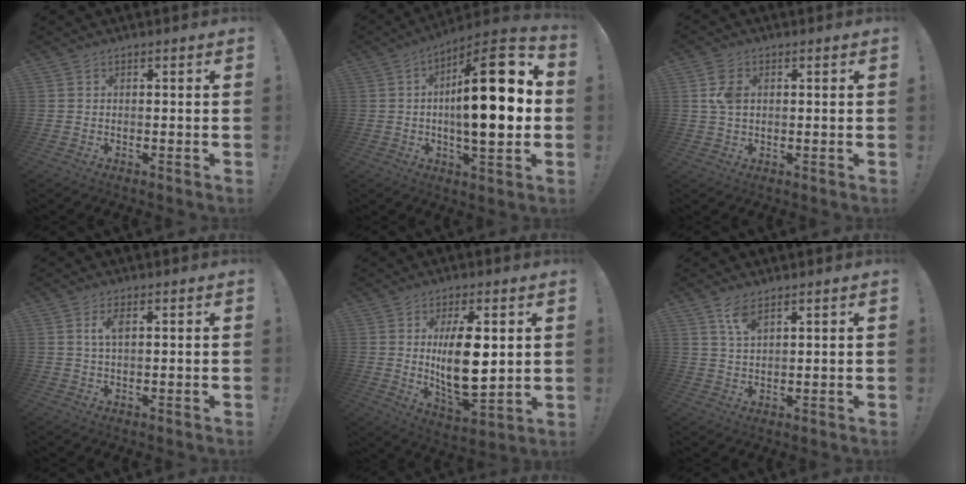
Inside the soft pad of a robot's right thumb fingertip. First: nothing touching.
{"total": 22.2, "force": [0.9, 6.5, 21.2], "torque": [-0.330, -0.009, 0.000]}
{"total": 5.6, "force": [1.2, 3.8, 3.9], "torque": [-0.074, 0.004, 0.023]}
{"total": 3.3, "force": [1.0, 1.2, 2.9], "torque": [-0.055, 0.002, 0.016]}
{"total": 14.9, "force": [2.5, 6.4, 13.3], "torque": [-0.231, -0.023, 0.037]}
{"total": 5.4, "force": [3.4, 2.1, 3.6], "torque": [-0.055, -0.018, 0.058]}